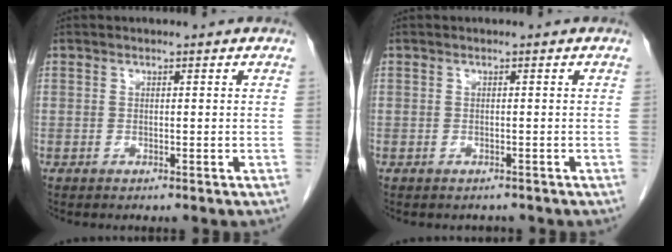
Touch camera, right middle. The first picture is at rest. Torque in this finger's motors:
{"motor_torque": [0.03, 0.00, 0.00, -0.01]}